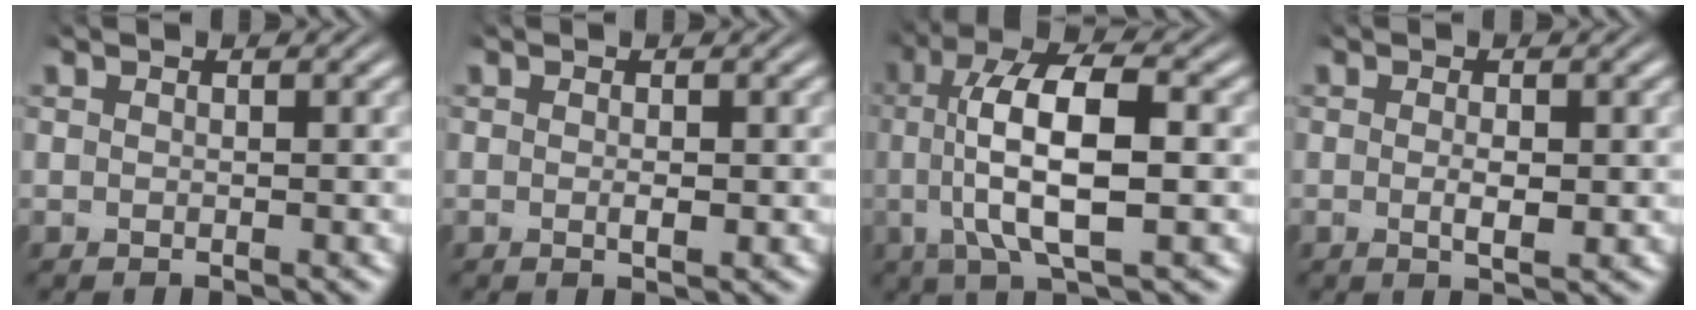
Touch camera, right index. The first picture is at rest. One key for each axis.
{"total": 0.9, "fx": -0.1, "fy": 0.2, "fz": 0.8, "tx": -0.019, "ty": -0.005, "tz": -0.002}
{"total": 8.5, "fx": 0.0, "fy": 3.4, "fz": 7.8, "tx": -0.145, "ty": -0.008, "tz": 0.000}
{"total": 1.9, "fx": -0.4, "fy": 0.5, "fz": 1.7, "tx": -0.033, "ty": -0.007, "tz": -0.007}